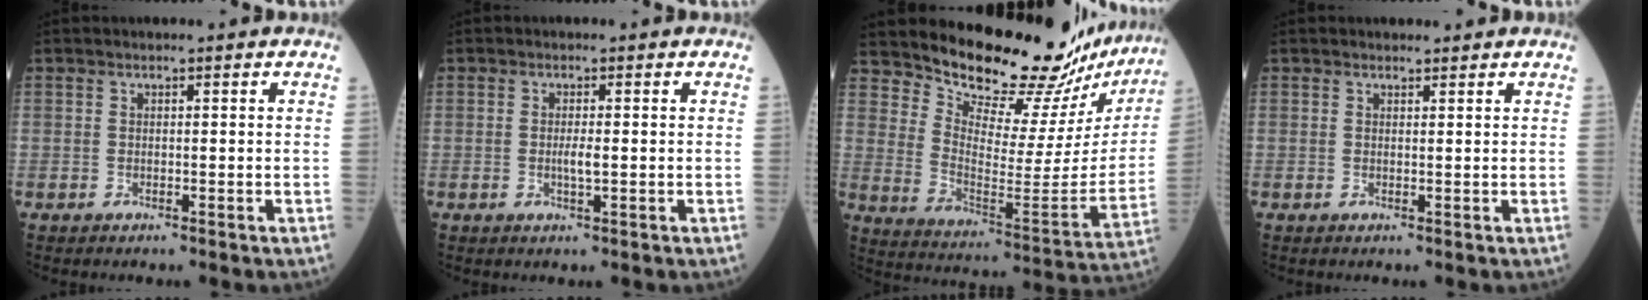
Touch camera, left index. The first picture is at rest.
{"total": 1.8, "force": [-0.4, 0.3, 1.8], "torque": [-0.037, -0.004, -0.005]}
{"total": 22.1, "force": [21.1, 3.3, 5.9], "torque": [-0.100, -0.122, 0.279]}
{"total": 0.7, "force": [0.7, 0.3, -0.1], "torque": [-0.009, -0.005, 0.010]}